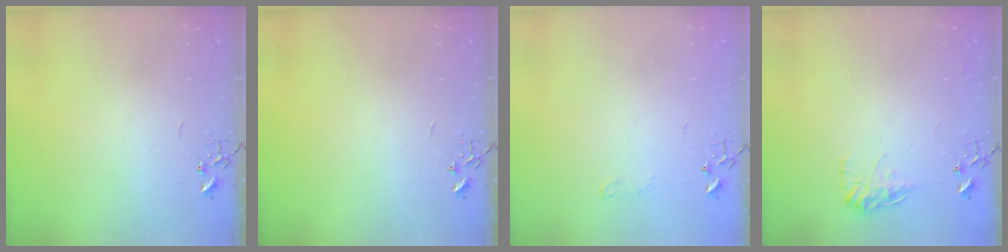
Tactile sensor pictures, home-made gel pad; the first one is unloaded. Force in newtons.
{"total": 0.0}
{"total": 6.8, "press": 6.8, "slide": 0.8}
{"total": 10.1, "press": 10.1, "slide": 0.4}